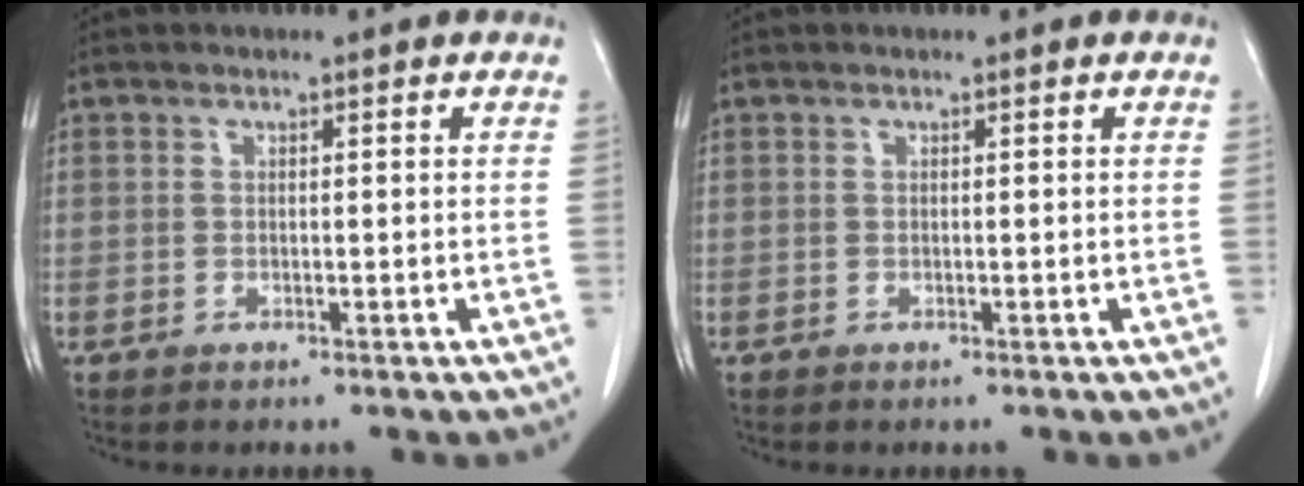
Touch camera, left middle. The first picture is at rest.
{"total": 0.0}